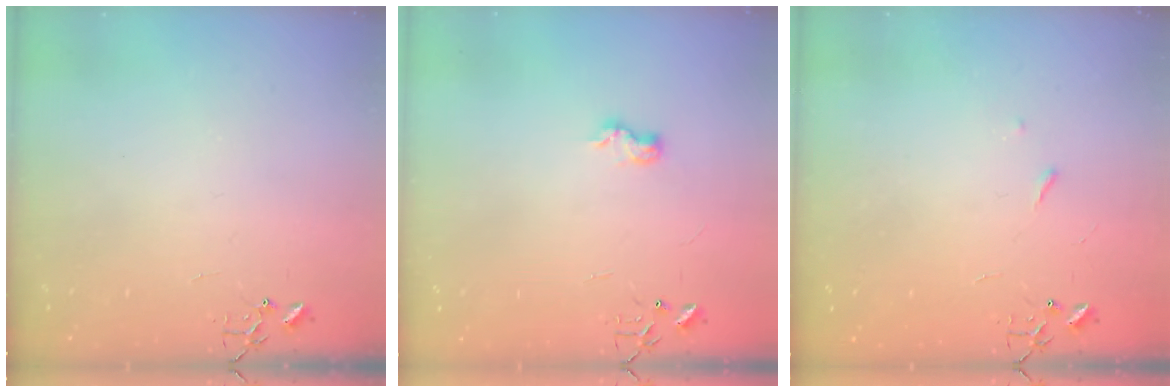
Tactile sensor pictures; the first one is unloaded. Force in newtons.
{"total": 6.4, "press": 6.4, "slide": 0.3}
{"total": 2.9, "press": 2.8, "slide": 0.5}